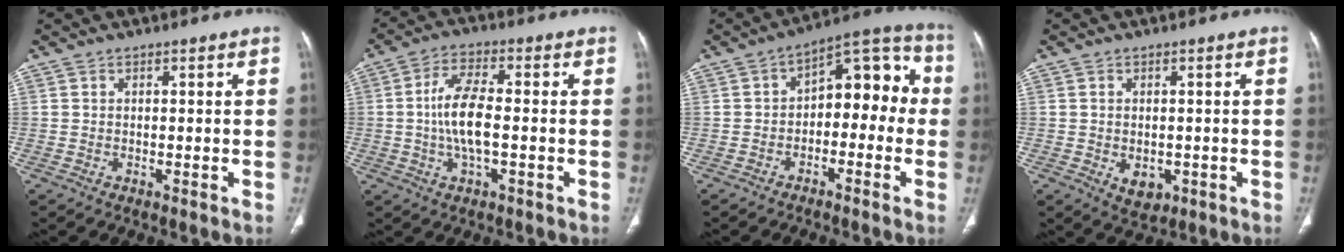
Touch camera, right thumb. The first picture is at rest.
{"total": 9.0, "force": [-0.8, 3.4, 8.3], "torque": [-0.172, 0.012, -0.019]}
{"total": 12.3, "force": [-1.2, 7.6, 9.6], "torque": [-0.080, 0.056, -0.030]}
{"total": 4.1, "force": [-1.1, 2.9, 2.7], "torque": [-0.032, 0.000, -0.002]}